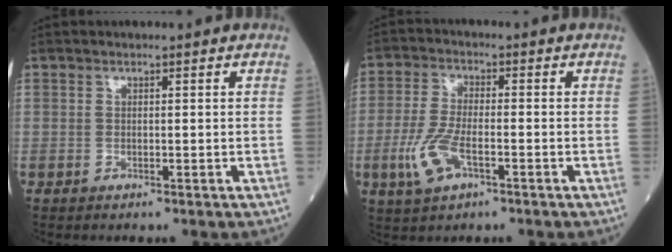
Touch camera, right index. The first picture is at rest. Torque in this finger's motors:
{"motor_torque": [0.24, -0.24, 0.28, 0.09]}